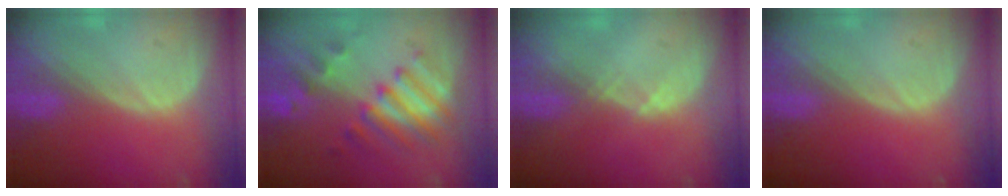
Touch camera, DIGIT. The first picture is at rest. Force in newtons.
{"total": 7.9, "press": 7.6, "slide": 1.9}
{"total": 1.0, "press": 0.8, "slide": 0.5}
{"total": 0.0}